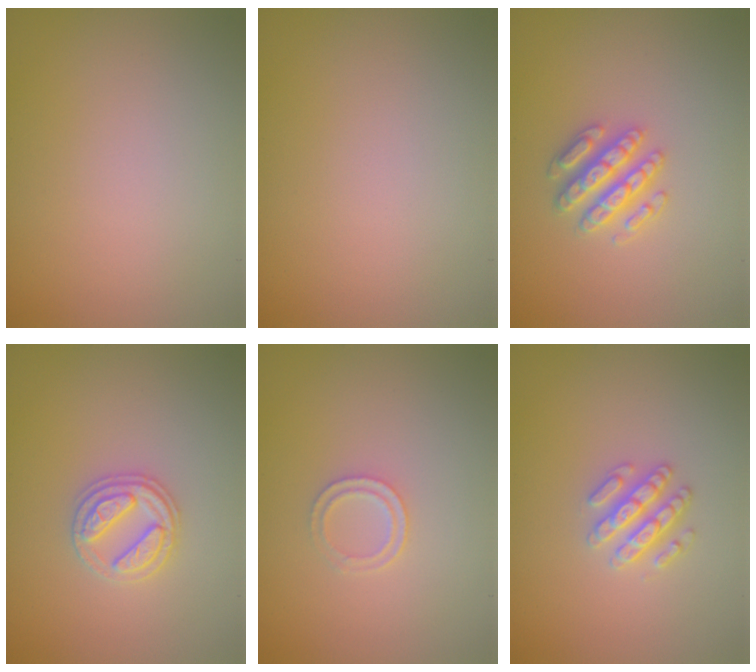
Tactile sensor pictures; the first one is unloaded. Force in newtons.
{"total": 0.0}
{"total": 3.2, "press": 3.1, "slide": 0.6}
{"total": 2.7, "press": 2.7, "slide": 0.5}
{"total": 1.4, "press": 1.4, "slide": 0.3}
{"total": 2.6, "press": 2.5, "slide": 0.4}